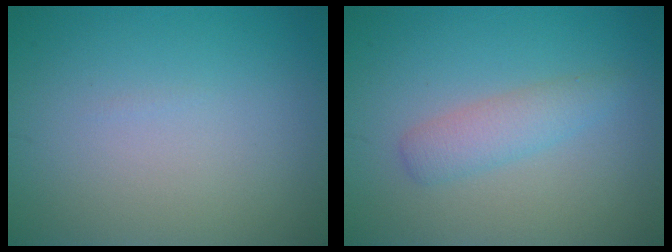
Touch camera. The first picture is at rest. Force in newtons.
{"total": 2.4, "press": 2.4, "slide": 0.0}